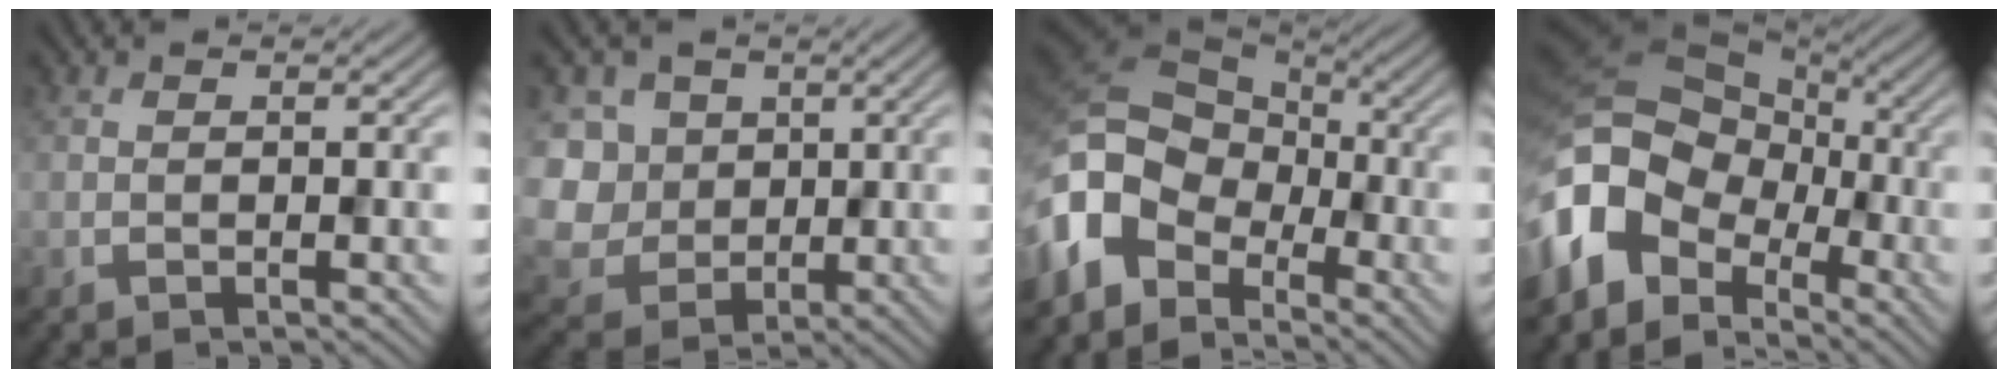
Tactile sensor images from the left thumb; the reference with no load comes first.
{"total": 10.0, "force": [1.6, 8.6, 4.7], "torque": [-0.165, 0.015, 0.006]}
{"total": 11.4, "force": [-3.7, 8.3, 6.9], "torque": [-0.168, -0.005, -0.086]}
{"total": 12.9, "force": [-4.6, 9.5, 7.4], "torque": [-0.187, -0.017, -0.089]}